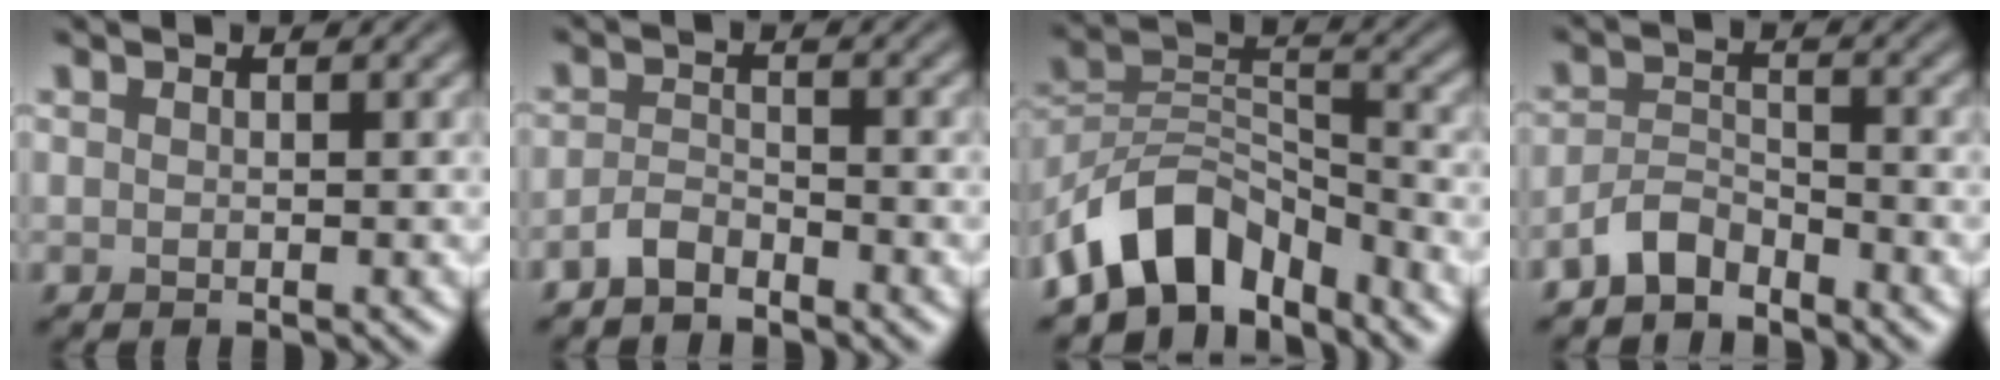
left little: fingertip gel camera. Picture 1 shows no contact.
{"total": 1.9, "force": [-1.6, 0.6, 0.8], "torque": [-0.018, 0.005, -0.036]}
{"total": 8.0, "force": [-5.9, 4.0, 3.6], "torque": [-0.045, 0.002, -0.121]}
{"total": 2.8, "force": [-2.4, 1.0, 1.1], "torque": [-0.020, 0.009, -0.054]}